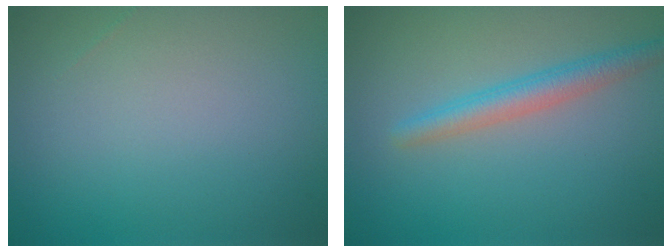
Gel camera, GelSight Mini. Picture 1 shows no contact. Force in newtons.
{"total": 2.8, "press": 2.8, "slide": 0.1}